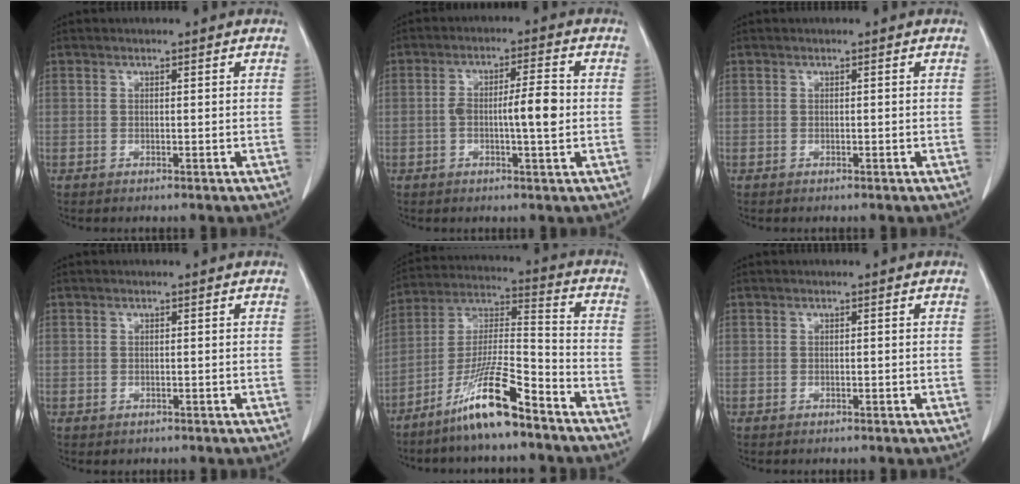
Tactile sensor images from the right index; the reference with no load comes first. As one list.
[{"total": 6.0, "force": [-0.5, 0.9, 5.9], "torque": [-0.107, 0.010, -0.007]}, {"total": 0.0}, {"total": 0.6, "force": [-0.1, 0.6, 0.0], "torque": [0.001, 0.005, -0.003]}, {"total": 12.9, "force": [-9.0, 1.0, 9.2], "torque": [-0.184, -0.009, -0.167]}, {"total": 0.0}]